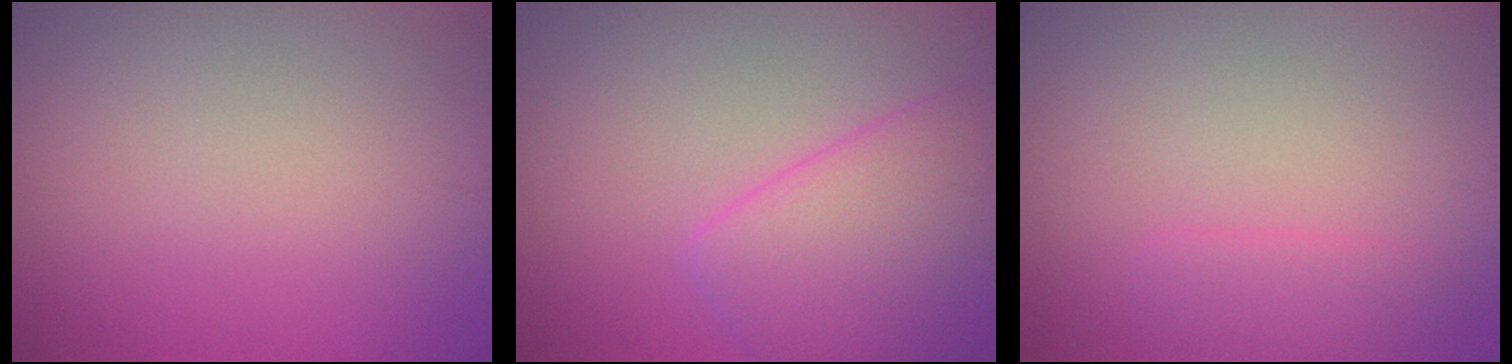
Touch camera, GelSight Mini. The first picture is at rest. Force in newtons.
{"total": 6.2, "press": 6.2, "slide": 0.4}
{"total": 1.8, "press": 1.8, "slide": 0.2}